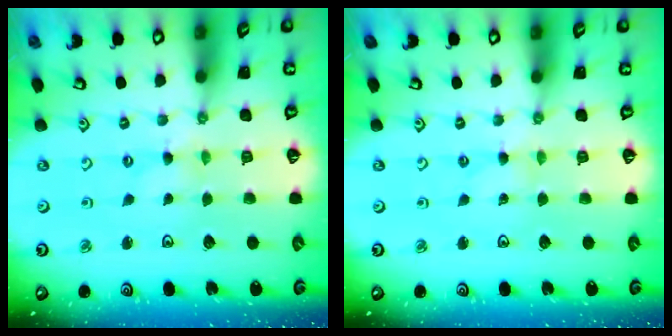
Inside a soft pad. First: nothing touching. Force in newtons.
{"total": 0.8, "press": 0.8, "slide": 0.1}